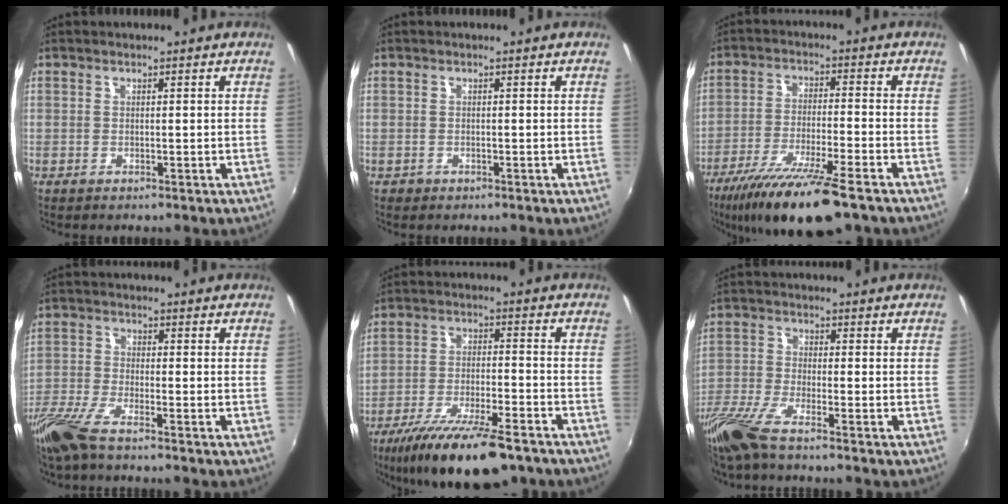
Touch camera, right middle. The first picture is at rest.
{"total": 1.0, "force": [-0.7, 0.7, 0.2], "torque": [-0.007, -0.003, -0.010]}
{"total": 15.4, "force": [-11.2, 1.7, 10.3], "torque": [-0.205, -0.039, -0.195]}
{"total": 7.9, "force": [-6.3, 1.1, 4.6], "torque": [-0.113, -0.023, -0.130]}
{"total": 16.5, "force": [-12.2, 4.0, 10.4], "torque": [-0.202, -0.033, -0.202]}
{"total": 8.5, "force": [-6.9, 0.5, 5.0], "torque": [-0.120, -0.028, -0.137]}